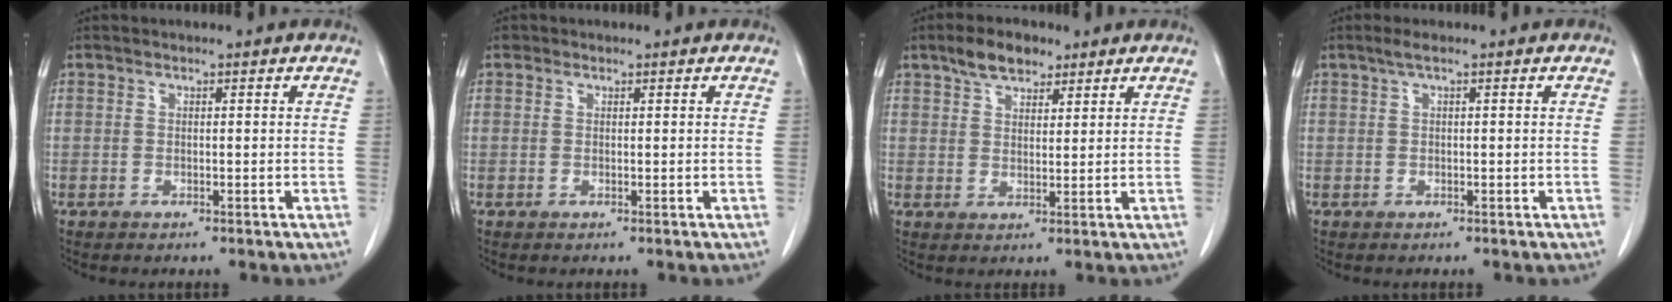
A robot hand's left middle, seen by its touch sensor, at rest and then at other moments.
{"total": 0.0}
{"total": 5.1, "force": [3.6, 2.5, 2.5], "torque": [-0.045, 0.012, 0.065]}
{"total": 1.1, "force": [0.6, -0.1, 1.0], "torque": [-0.023, 0.012, 0.012]}